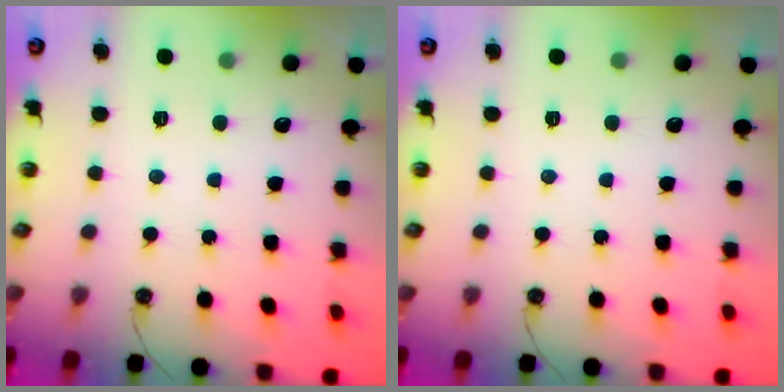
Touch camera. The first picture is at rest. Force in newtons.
{"total": 0.0}